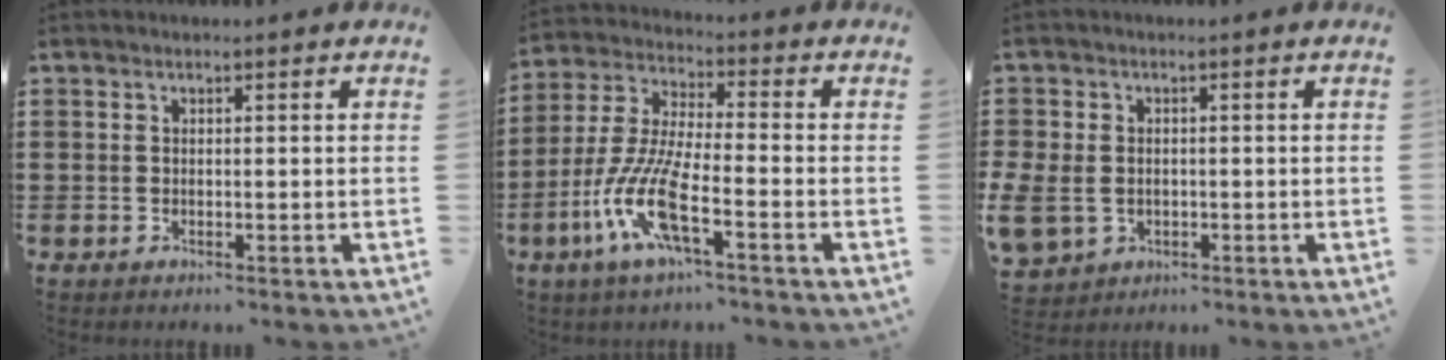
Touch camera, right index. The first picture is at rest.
{"total": 10.4, "force": [-5.3, 2.1, 8.8], "torque": [-0.220, -0.018, -0.110]}
{"total": 4.3, "force": [-1.0, 3.5, 2.2], "torque": [-0.074, -0.003, -0.025]}